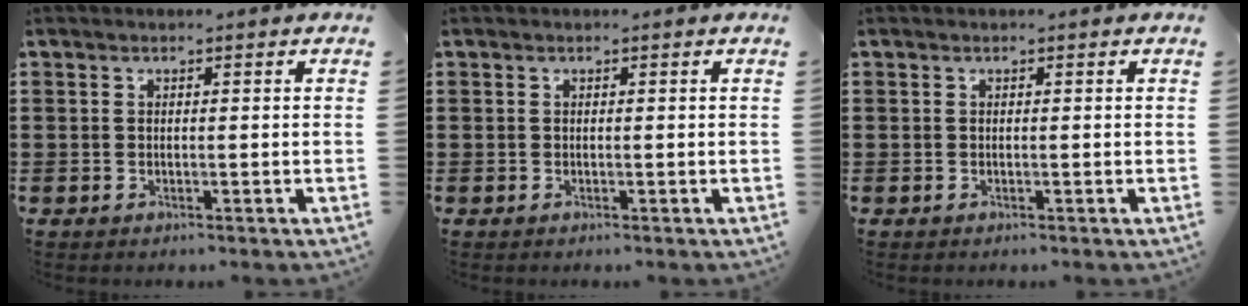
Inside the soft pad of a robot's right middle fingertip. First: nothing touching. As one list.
[{"total": 0.0}, {"total": 0.0}]